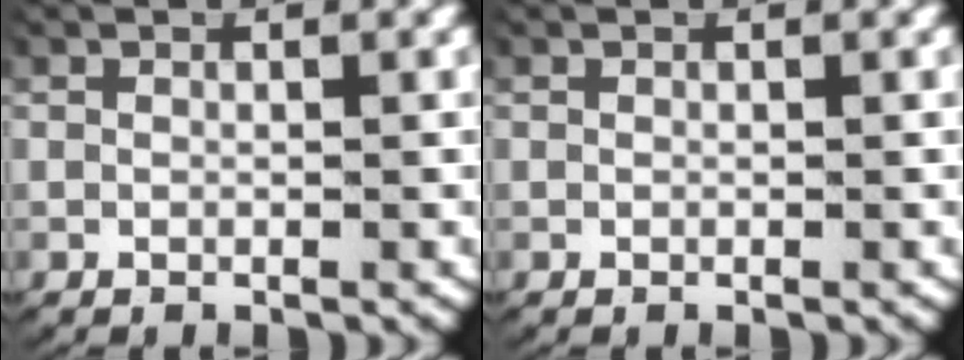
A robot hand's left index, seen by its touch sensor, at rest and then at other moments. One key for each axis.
{"total": 0.0}